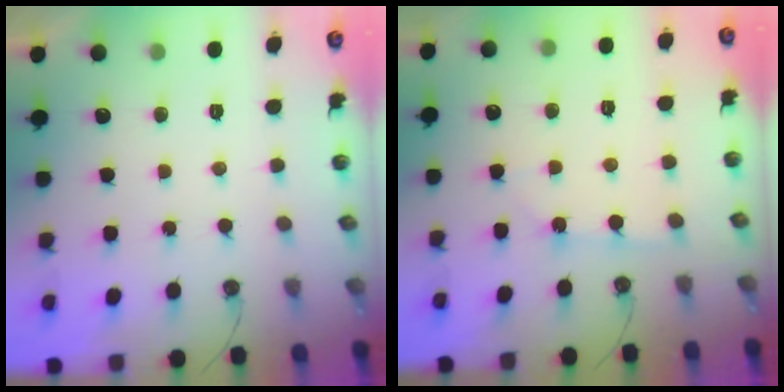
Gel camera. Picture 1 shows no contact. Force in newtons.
{"total": 2.8, "press": 2.8, "slide": 0.3}